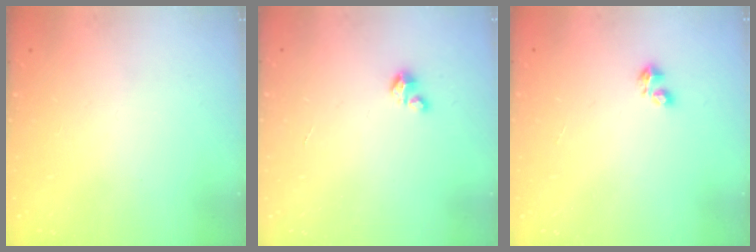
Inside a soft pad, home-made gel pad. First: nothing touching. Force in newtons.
{"total": 2.7, "press": 2.7, "slide": 0.2}
{"total": 2.4, "press": 2.3, "slide": 0.6}